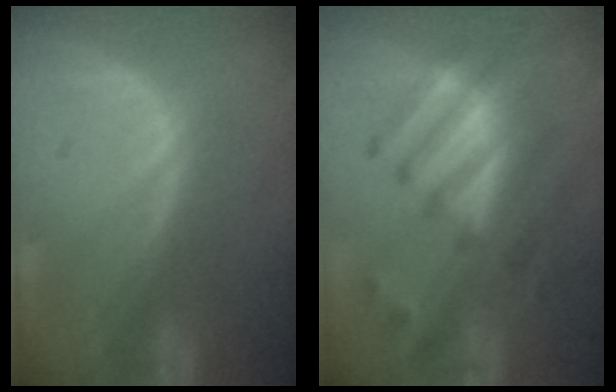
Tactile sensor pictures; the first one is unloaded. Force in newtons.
{"total": 8.0, "press": 7.7, "slide": 2.2}